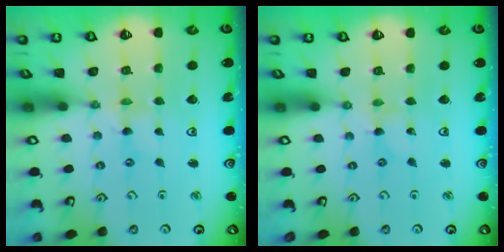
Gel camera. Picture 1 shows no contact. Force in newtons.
{"total": 0.0}